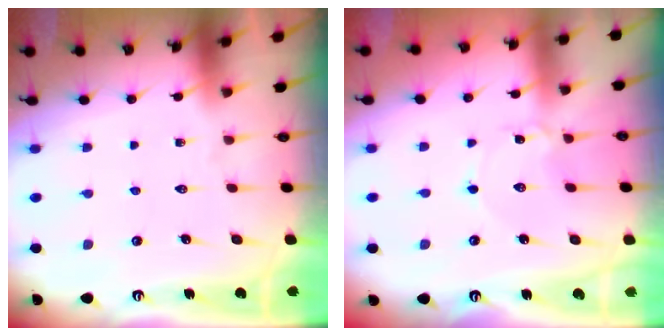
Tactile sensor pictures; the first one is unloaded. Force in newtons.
{"total": 1.5, "press": 1.5, "slide": 0.2}